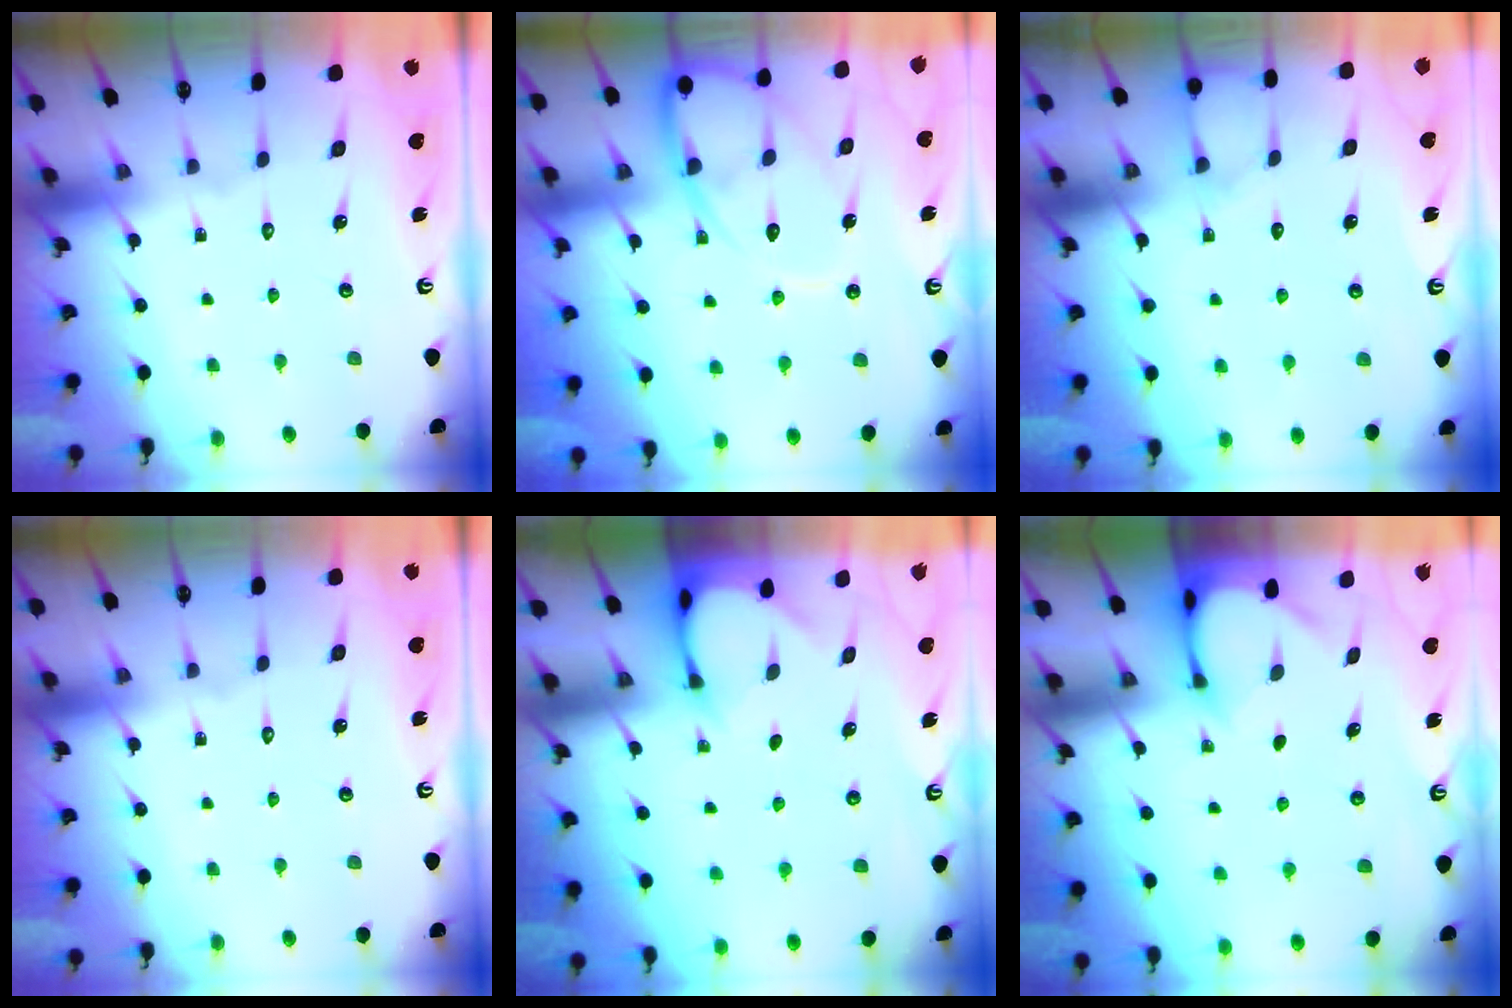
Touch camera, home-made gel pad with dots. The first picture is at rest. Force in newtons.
{"total": 11.9, "press": 11.8, "slide": 1.2}
{"total": 5.7, "press": 5.7, "slide": 0.5}
{"total": 0.0}
{"total": 3.3, "press": 3.3, "slide": 0.3}
{"total": 3.4, "press": 3.4, "slide": 0.3}